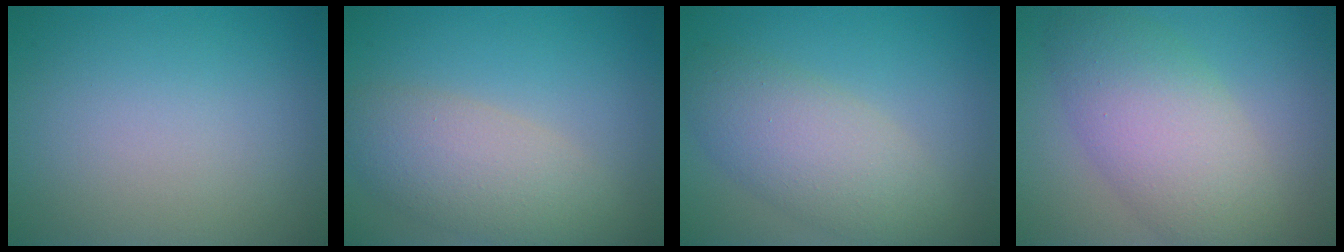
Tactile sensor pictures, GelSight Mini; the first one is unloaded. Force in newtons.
{"total": 5.2, "press": 5.2, "slide": 0.5}
{"total": 5.4, "press": 5.4, "slide": 0.1}
{"total": 7.1, "press": 7.1, "slide": 0.4}